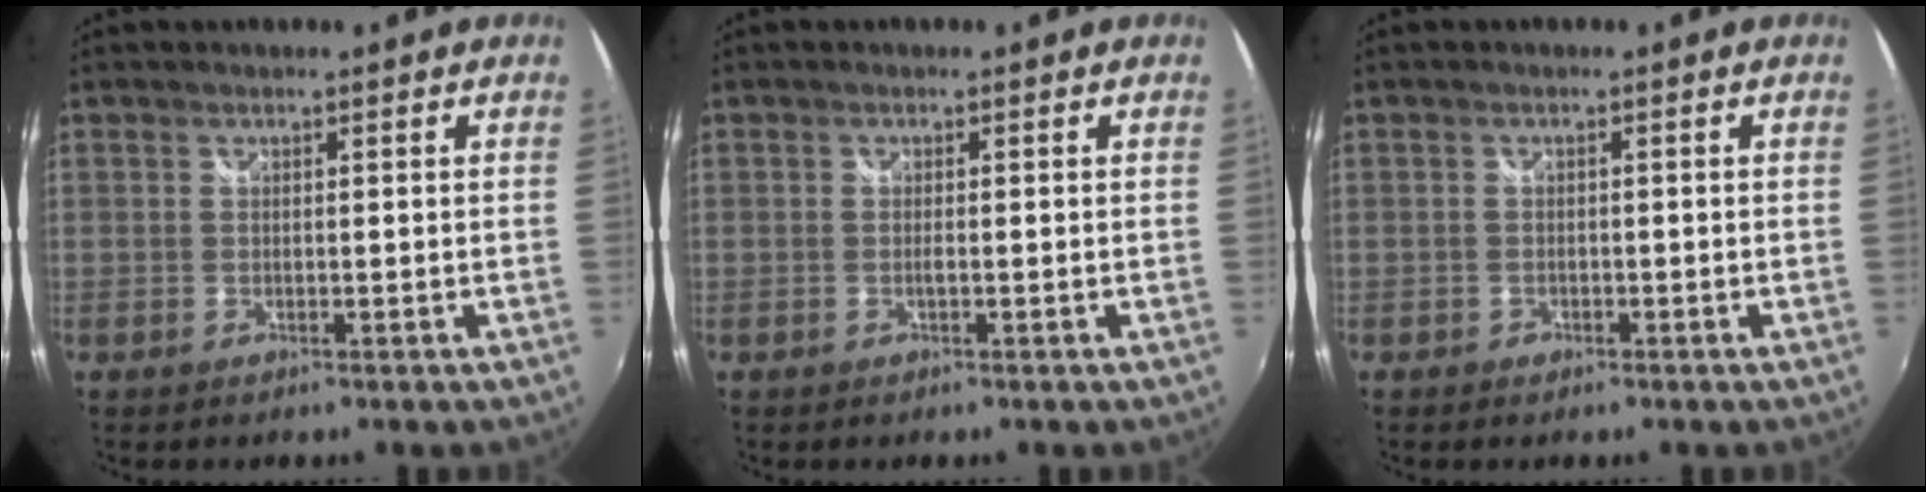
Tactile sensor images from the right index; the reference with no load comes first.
{"total": 0.9, "force": [-0.3, -0.1, 0.9], "torque": [-0.016, 0.000, -0.007]}
{"total": 1.3, "force": [-0.8, 0.9, 0.2], "torque": [-0.007, 0.002, -0.011]}